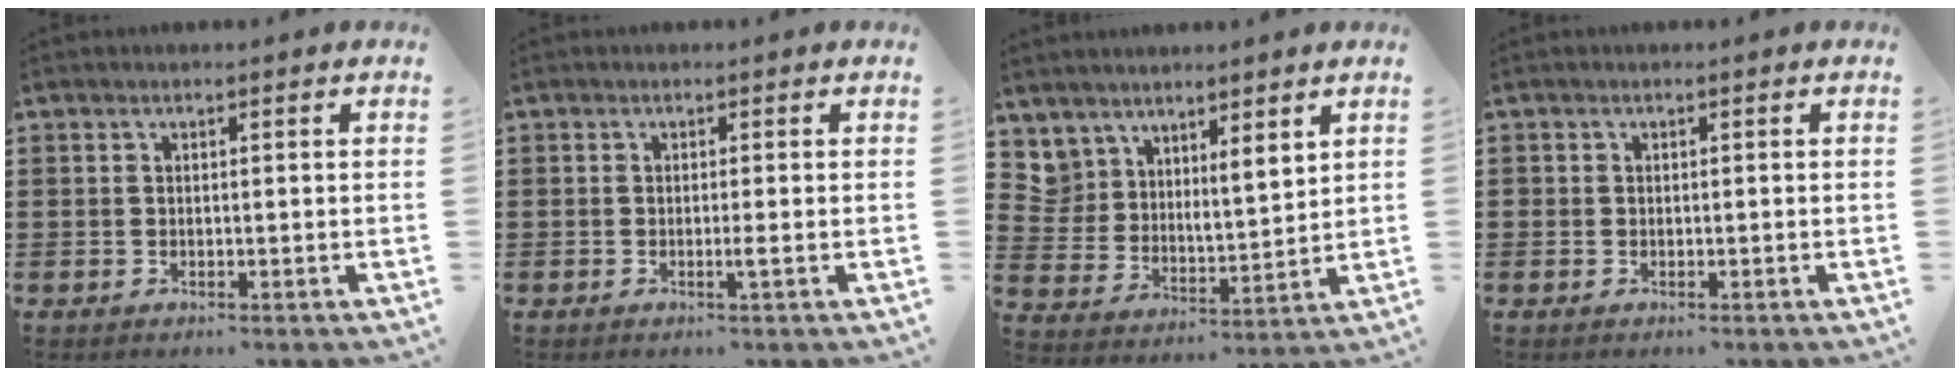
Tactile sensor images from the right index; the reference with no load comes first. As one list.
[{"total": 1.2, "force": [-0.4, -0.2, 1.1], "torque": [-0.020, -0.006, -0.007]}, {"total": 5.0, "force": [4.6, 1.8, -0.4], "torque": [-0.021, -0.033, 0.087]}, {"total": 0.5, "force": [-0.3, 0.4, 0.1], "torque": [-0.002, 0.002, -0.007]}]